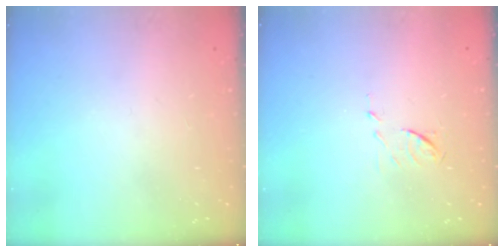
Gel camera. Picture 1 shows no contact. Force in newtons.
{"total": 5.8, "press": 5.8, "slide": 0.8}